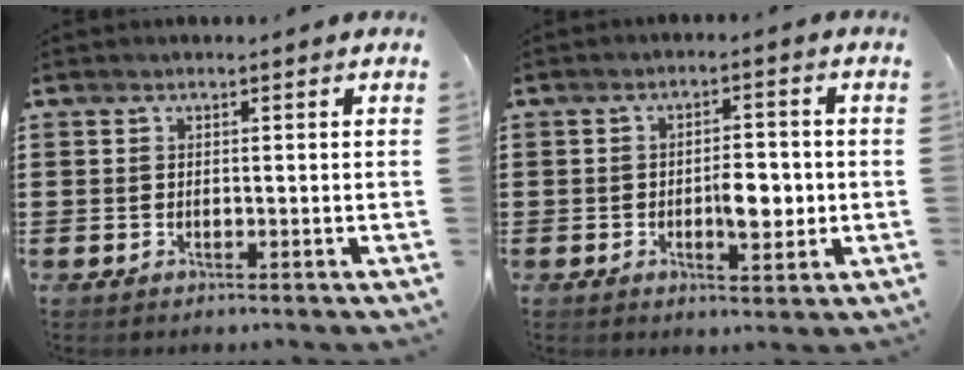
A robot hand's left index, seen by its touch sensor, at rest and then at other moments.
{"total": 5.4, "force": [-0.8, 2.5, 4.8], "torque": [-0.069, 0.000, -0.018]}